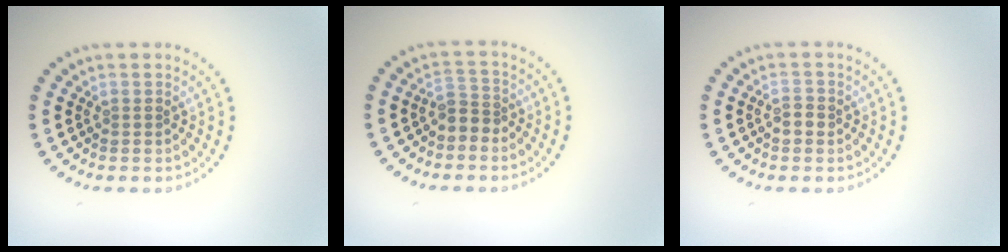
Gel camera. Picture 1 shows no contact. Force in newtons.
{"total": 2.0, "press": 1.6, "slide": 1.2}
{"total": 1.3, "press": 1.3, "slide": 0.0}